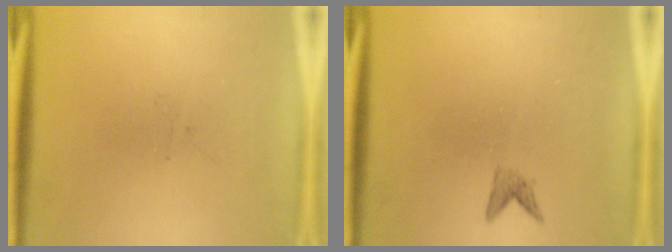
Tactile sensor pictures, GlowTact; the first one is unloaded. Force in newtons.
{"total": 1.1}